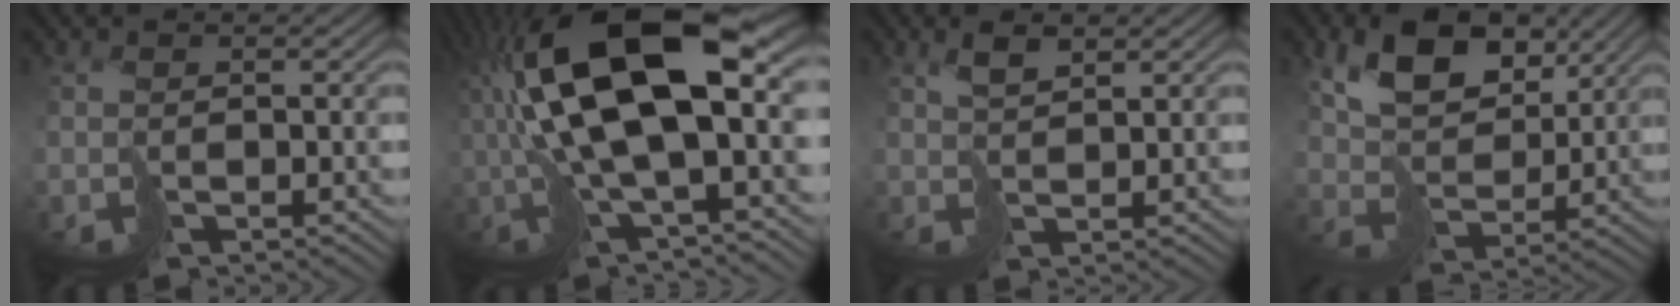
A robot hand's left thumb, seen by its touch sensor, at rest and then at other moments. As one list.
[{"total": 17.1, "force": [1.7, 6.3, 15.8], "torque": [-0.324, 0.012, 0.028]}, {"total": 2.8, "force": [1.7, 0.9, 2.0], "torque": [-0.046, 0.002, 0.034]}, {"total": 10.3, "force": [5.0, 6.3, 6.4], "torque": [-0.137, 0.003, 0.087]}]